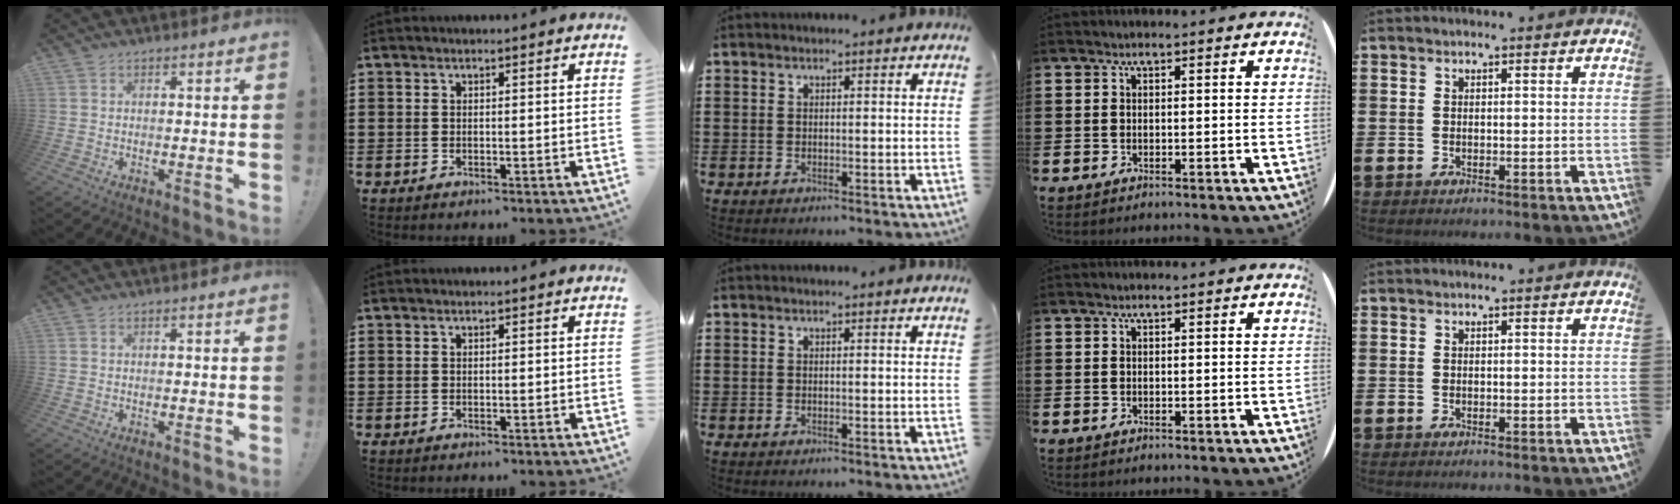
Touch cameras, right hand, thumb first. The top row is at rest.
{}